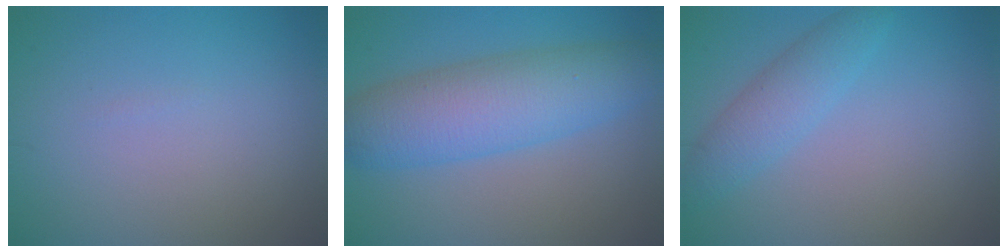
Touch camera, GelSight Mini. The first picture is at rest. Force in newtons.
{"total": 7.2, "press": 7.2, "slide": 0.1}
{"total": 3.0, "press": 3.0, "slide": 0.1}